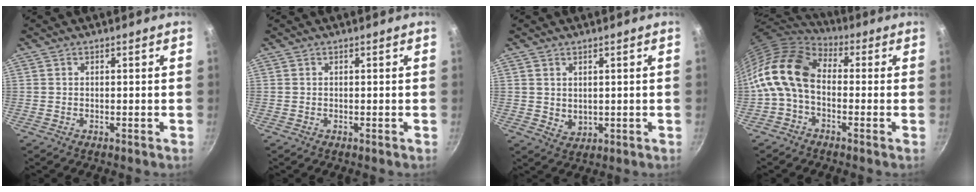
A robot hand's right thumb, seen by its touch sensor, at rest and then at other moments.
{"total": 0.0}
{"total": 2.1, "force": [0.9, 1.6, 1.0], "torque": [-0.011, -0.011, 0.019]}
{"total": 14.5, "force": [-0.9, 9.7, 10.8], "torque": [-0.206, 0.031, -0.039]}